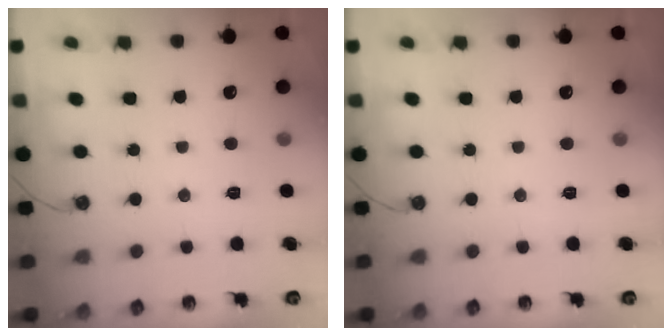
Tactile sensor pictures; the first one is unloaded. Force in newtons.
{"total": 0.0}